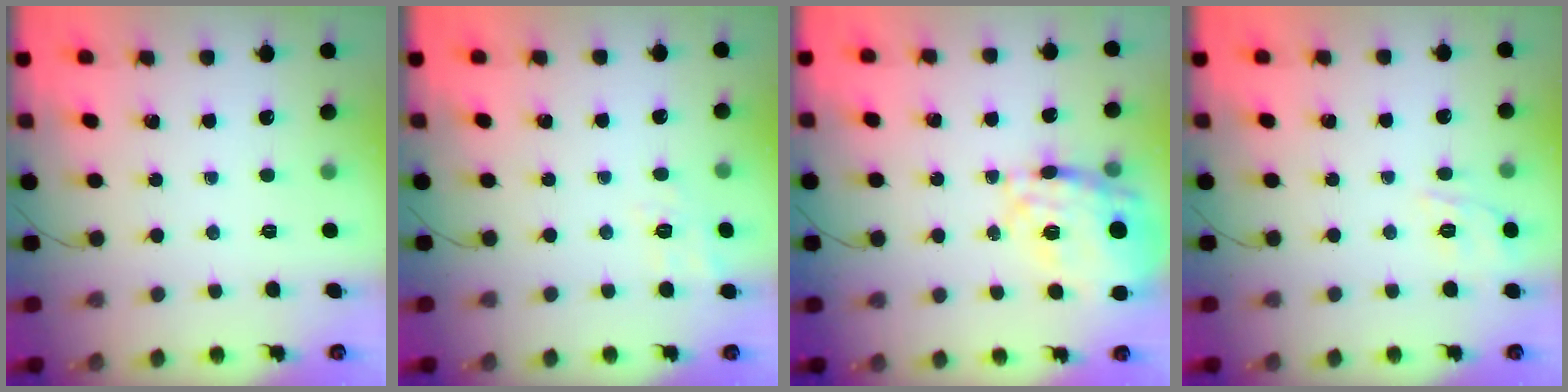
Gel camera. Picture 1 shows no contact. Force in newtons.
{"total": 4.8, "press": 4.4, "slide": 1.9}
{"total": 25.3, "press": 25.1, "slide": 3.0}
{"total": 8.4, "press": 8.3, "slide": 1.5}